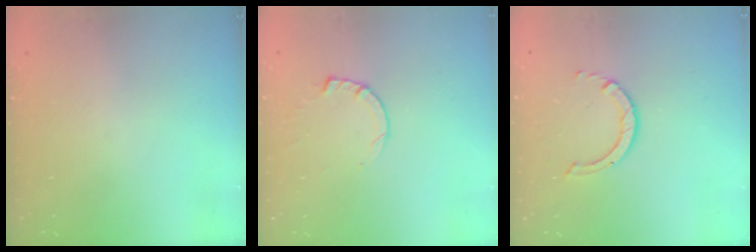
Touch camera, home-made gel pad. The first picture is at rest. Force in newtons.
{"total": 4.1, "press": 4.0, "slide": 0.8}
{"total": 3.5, "press": 3.5, "slide": 0.6}